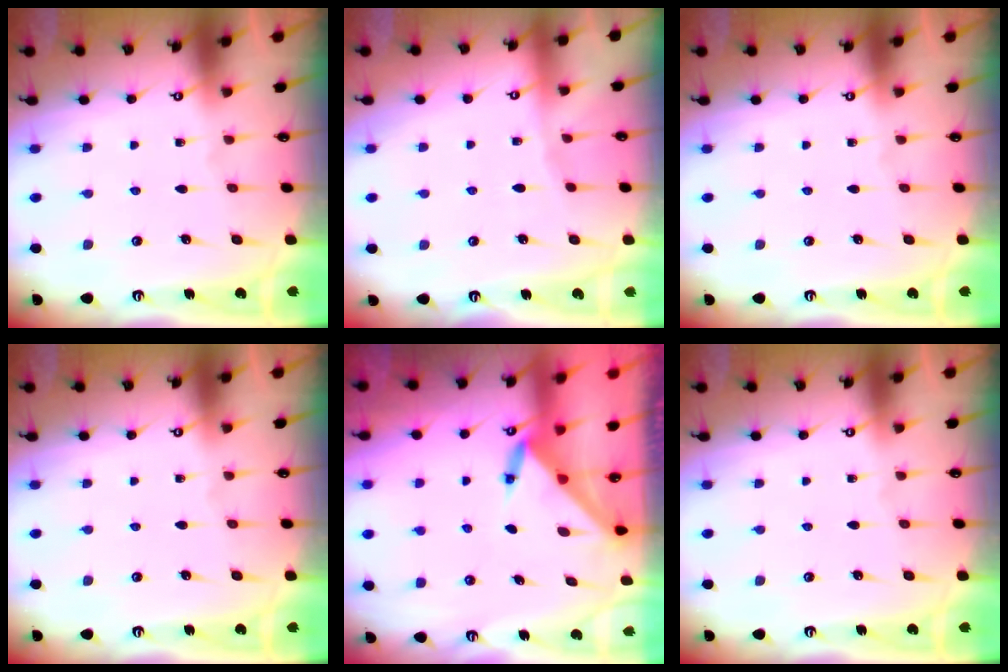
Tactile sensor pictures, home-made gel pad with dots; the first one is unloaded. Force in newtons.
{"total": 3.0, "press": 2.9, "slide": 0.6}
{"total": 0.0}
{"total": 0.0}
{"total": 3.5, "press": 3.5, "slide": 0.3}
{"total": 0.0}